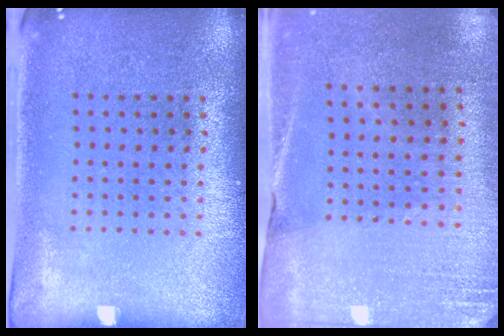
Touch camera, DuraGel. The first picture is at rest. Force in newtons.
{"total": 2.7, "press": 2.6, "slide": 0.9}